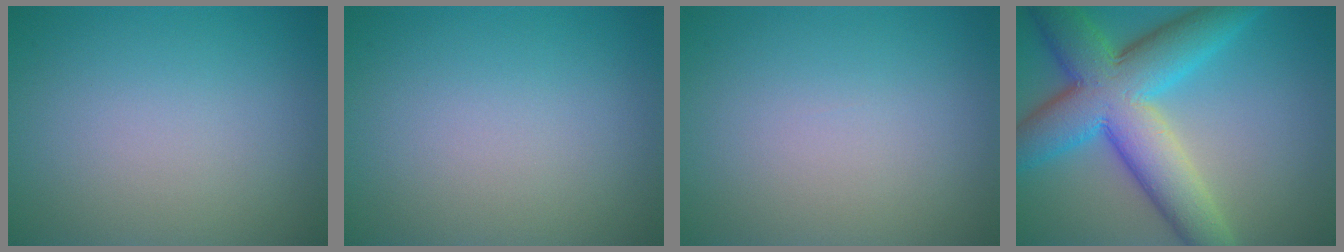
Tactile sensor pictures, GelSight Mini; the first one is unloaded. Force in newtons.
{"total": 0.0}
{"total": 0.0}
{"total": 11.1, "press": 11.1, "slide": 0.3}